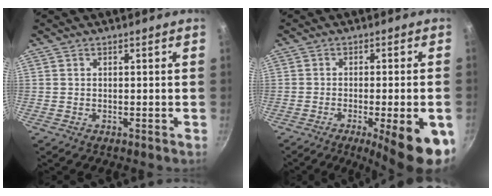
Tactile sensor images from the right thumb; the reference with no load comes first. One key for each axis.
{"total": 15.2, "fx": -6.7, "fy": 4.0, "fz": 13.1, "tx": -0.134, "ty": 0.003, "tz": -0.081}